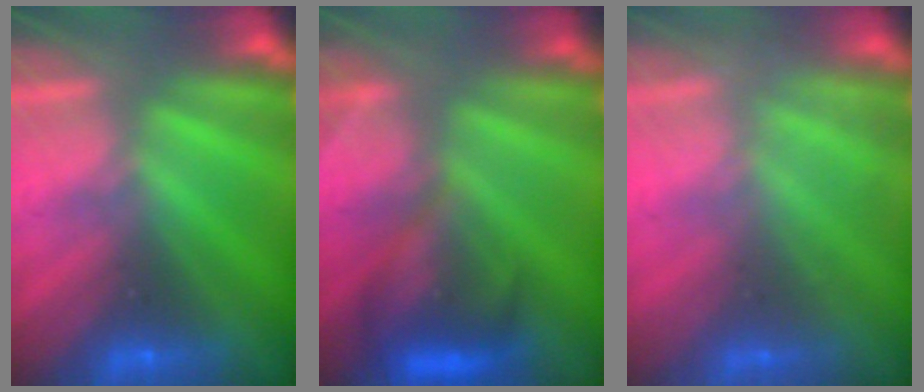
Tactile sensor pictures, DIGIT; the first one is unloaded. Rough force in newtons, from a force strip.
{"total": 5.9}
{"total": 2.6}